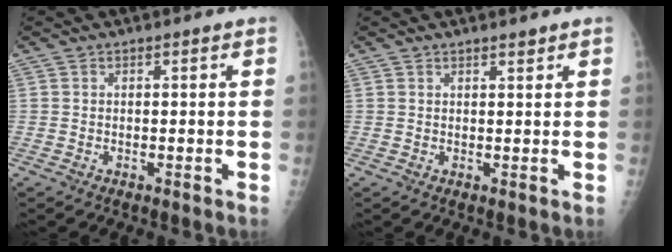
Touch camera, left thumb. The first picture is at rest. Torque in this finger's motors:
{"motor_torque": [-0.44, -0.09, -0.18, -0.09, -0.09]}